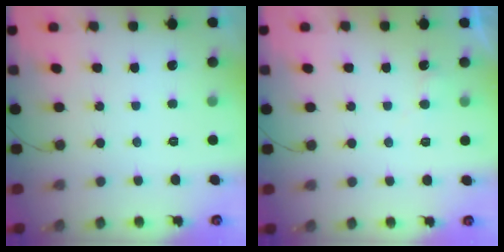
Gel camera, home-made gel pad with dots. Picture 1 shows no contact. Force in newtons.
{"total": 4.2, "press": 4.2, "slide": 0.3}